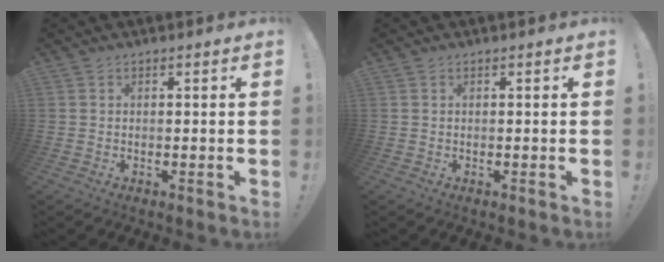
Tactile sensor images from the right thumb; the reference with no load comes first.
{"total": 0.0}